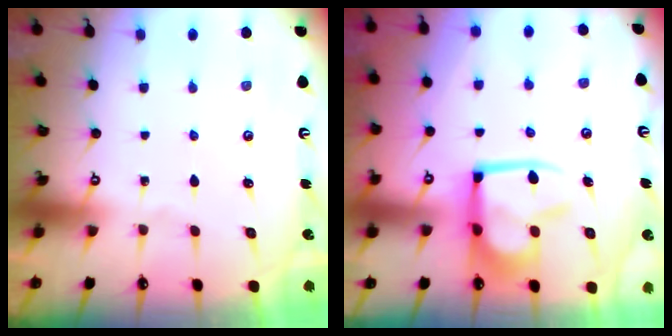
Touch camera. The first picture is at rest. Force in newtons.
{"total": 12.5, "press": 12.4, "slide": 1.5}